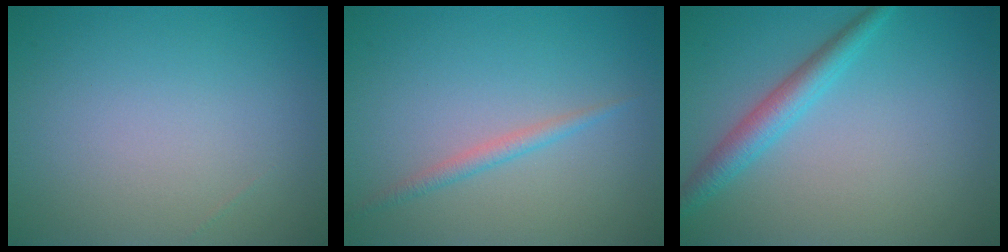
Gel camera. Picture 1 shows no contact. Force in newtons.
{"total": 1.4, "press": 1.4, "slide": 0.0}
{"total": 2.9, "press": 2.9, "slide": 0.1}